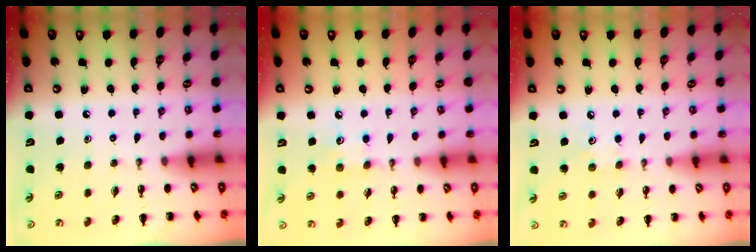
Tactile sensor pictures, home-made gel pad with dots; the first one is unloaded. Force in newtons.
{"total": 7.1, "press": 6.9, "slide": 1.8}
{"total": 4.3, "press": 4.1, "slide": 1.1}